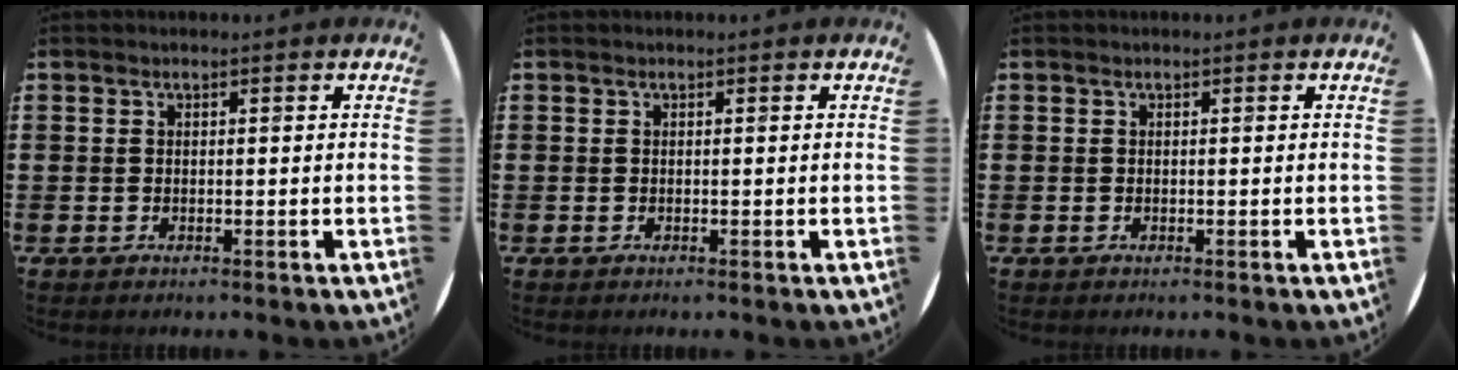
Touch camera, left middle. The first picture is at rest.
{"total": 0.0}
{"total": 0.0}